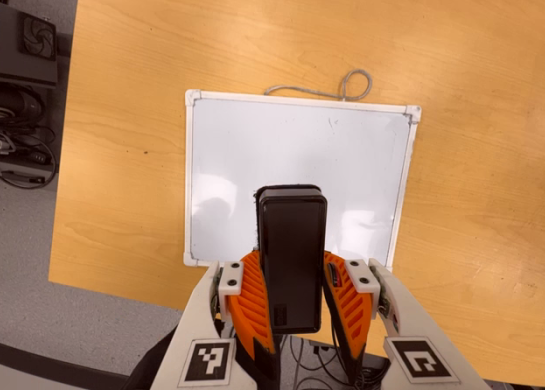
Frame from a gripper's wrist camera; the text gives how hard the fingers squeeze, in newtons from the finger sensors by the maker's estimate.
{"total": 10.4, "left": 9.3, "right": 11.5}